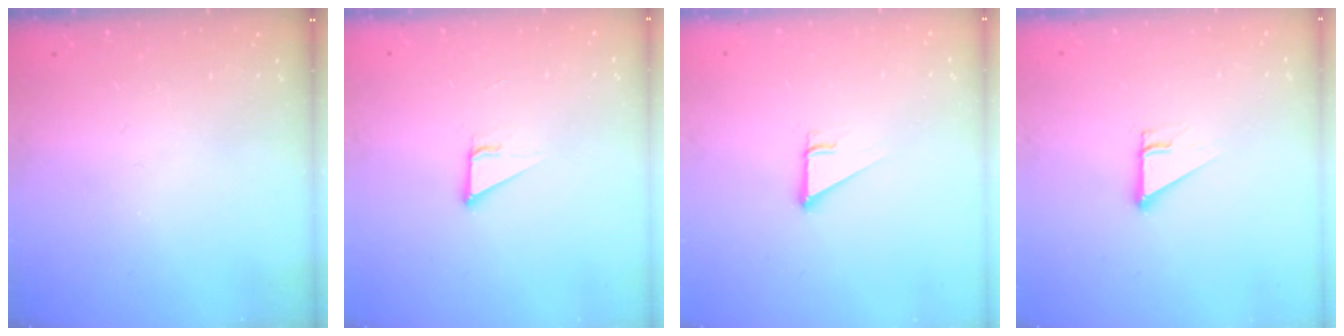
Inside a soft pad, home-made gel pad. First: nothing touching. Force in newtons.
{"total": 2.8, "press": 2.8, "slide": 0.2}
{"total": 3.0, "press": 3.0, "slide": 0.1}
{"total": 2.7, "press": 2.7, "slide": 0.1}